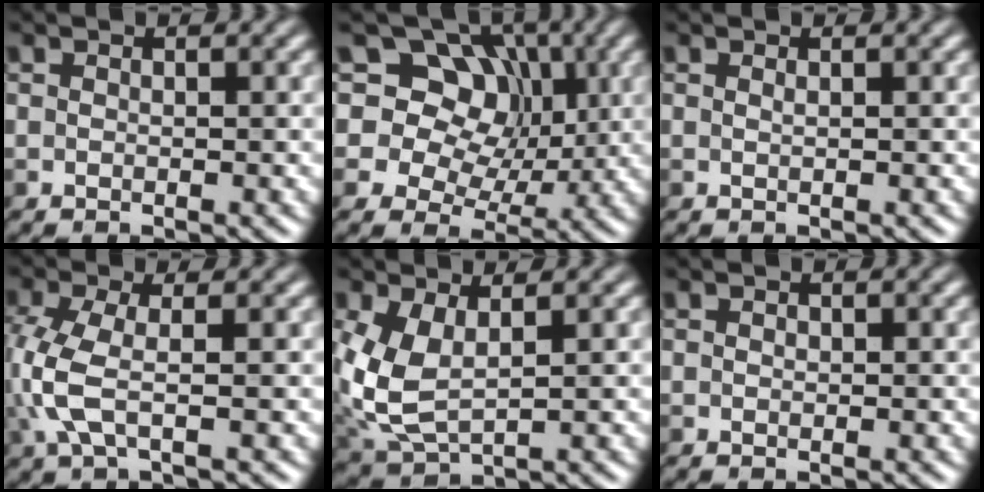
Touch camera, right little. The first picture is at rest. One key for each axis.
{"total": 12.9, "fx": 5.4, "fy": 9.9, "fz": 6.3, "tx": -0.114, "ty": 0.038, "tz": 0.082}
{"total": 0.0}
{"total": 4.2, "fx": -0.5, "fy": 1.6, "fz": 3.9, "tx": -0.110, "ty": 0.002, "tz": -0.009}
{"total": 5.6, "fx": 0.6, "fy": 3.2, "fz": 4.6, "tx": -0.127, "ty": -0.005, "tz": 0.020}
{"total": 0.7, "fx": 0.3, "fy": 0.5, "fz": 0.3, "tx": -0.003, "ty": 0.006, "tz": -0.002}